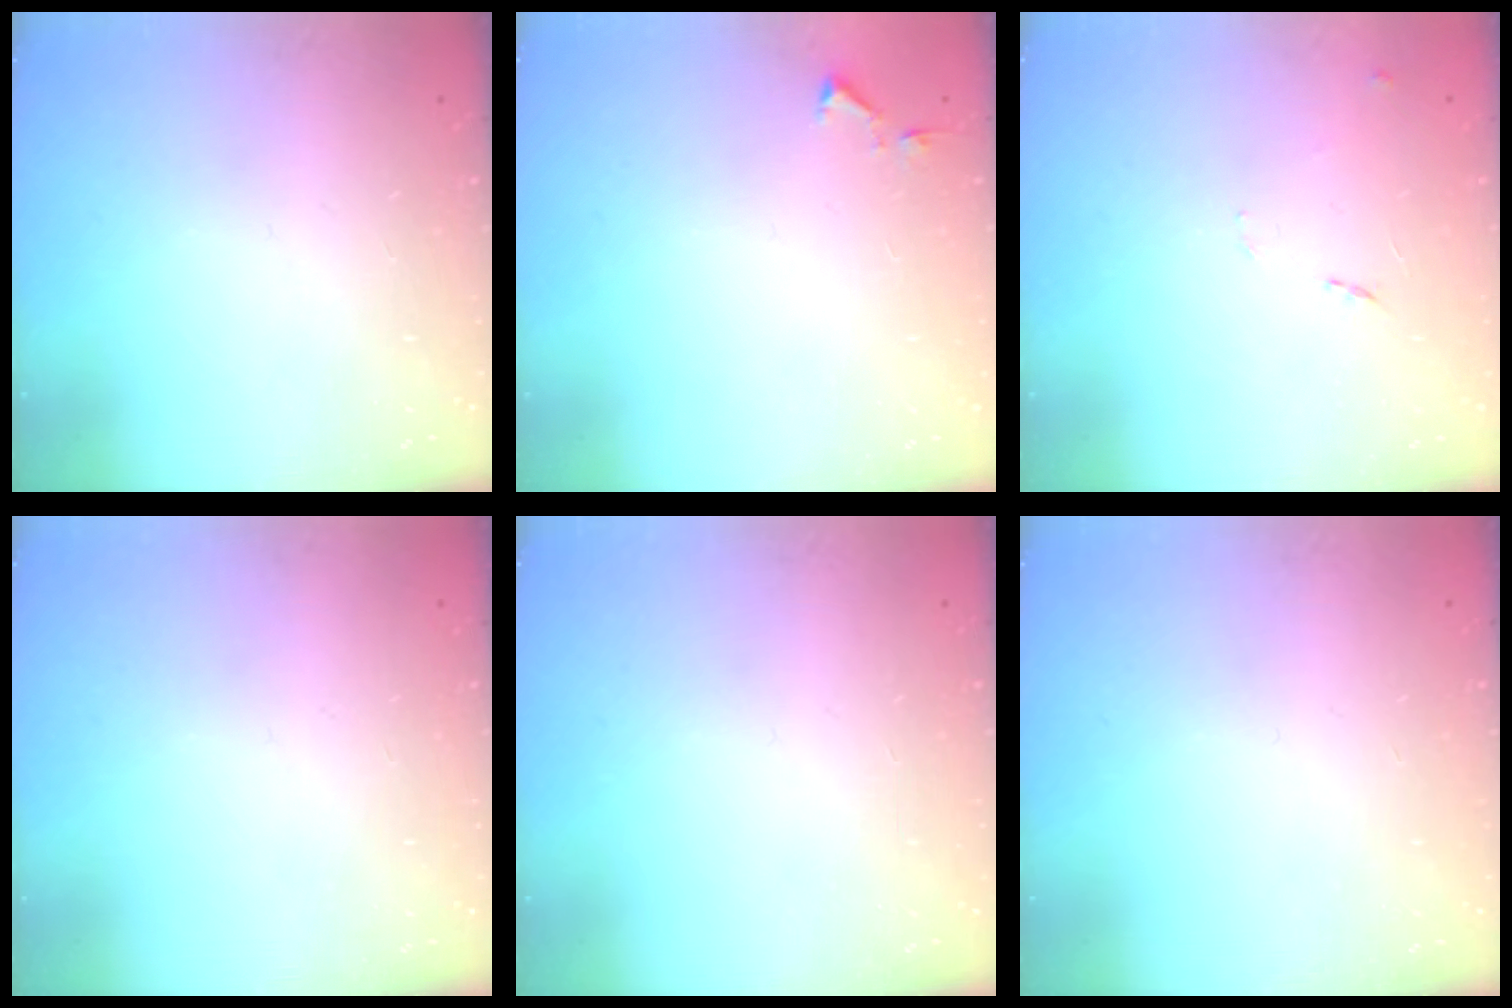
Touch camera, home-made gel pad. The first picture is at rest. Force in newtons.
{"total": 3.1, "press": 3.1, "slide": 0.6}
{"total": 7.6, "press": 7.6, "slide": 0.9}
{"total": 0.0}
{"total": 0.0}
{"total": 0.0}